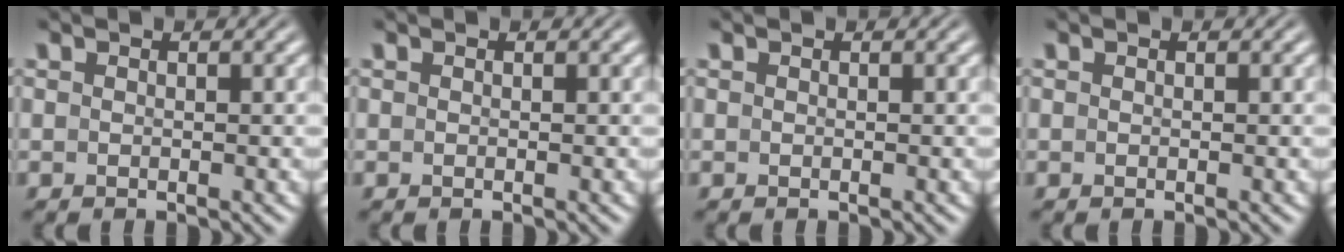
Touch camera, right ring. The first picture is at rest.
{"total": 0.0}
{"total": 0.0}
{"total": 0.0}